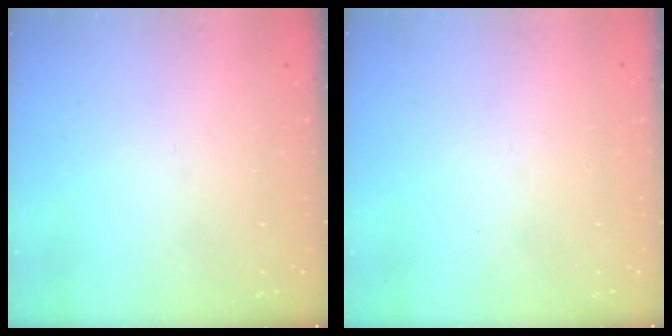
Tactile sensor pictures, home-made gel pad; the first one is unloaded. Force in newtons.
{"total": 1.6, "press": 1.6, "slide": 0.1}